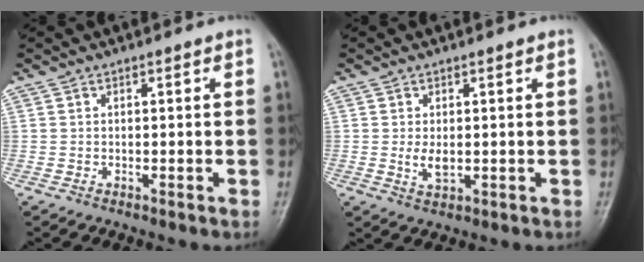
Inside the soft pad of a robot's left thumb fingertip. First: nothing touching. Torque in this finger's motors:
{"motor_torque": [-0.04, 0.27, 0.25, 0.25, 0.05]}